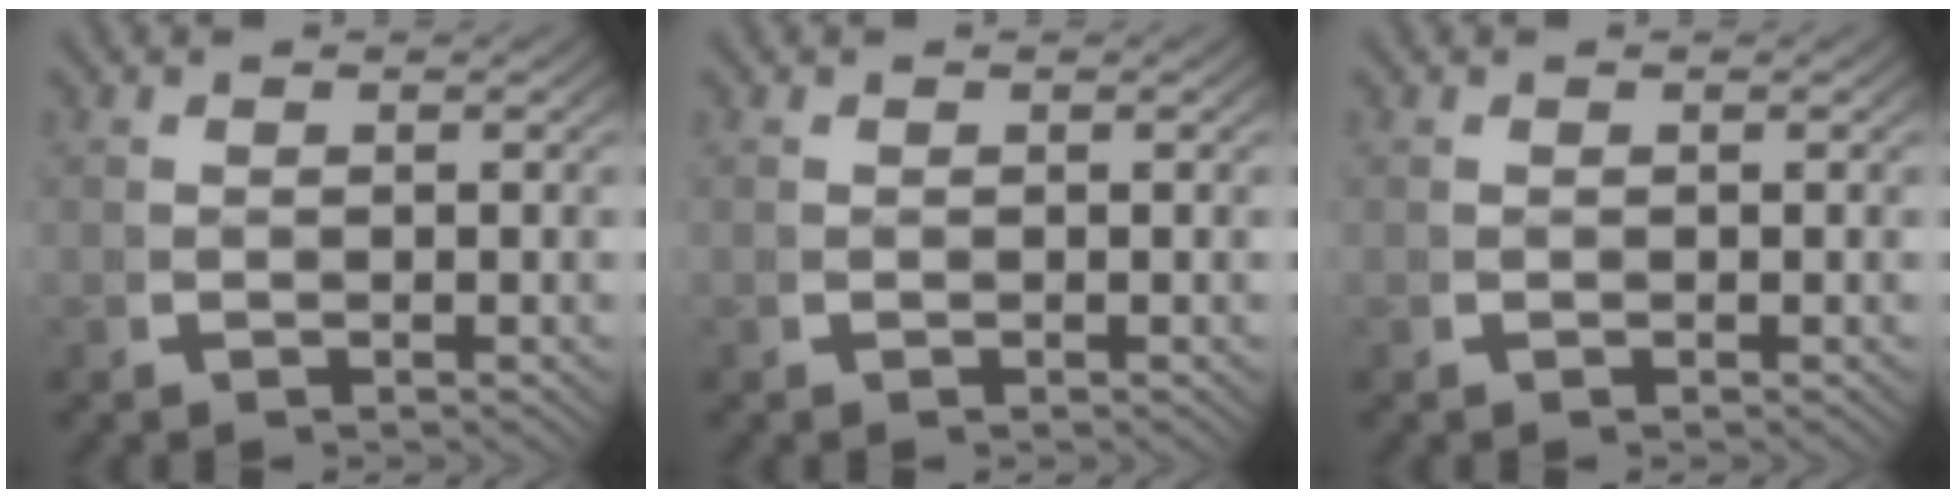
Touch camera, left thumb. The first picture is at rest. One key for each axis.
{"total": 0.0}
{"total": 0.0}